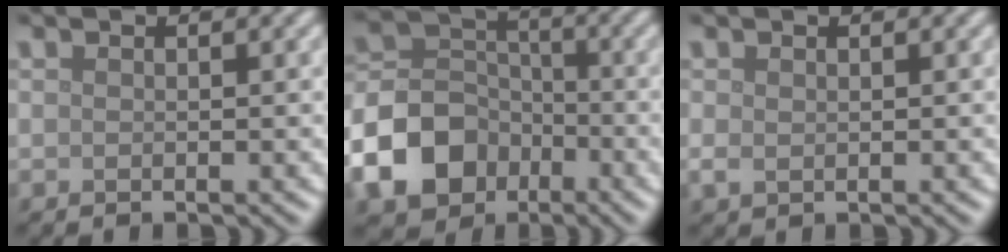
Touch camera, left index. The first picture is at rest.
{"total": 8.8, "force": [-4.0, 6.7, 4.0], "torque": [-0.081, -0.001, -0.091]}
{"total": 1.1, "force": [0.0, 0.9, 0.6], "torque": [-0.016, -0.002, 0.003]}